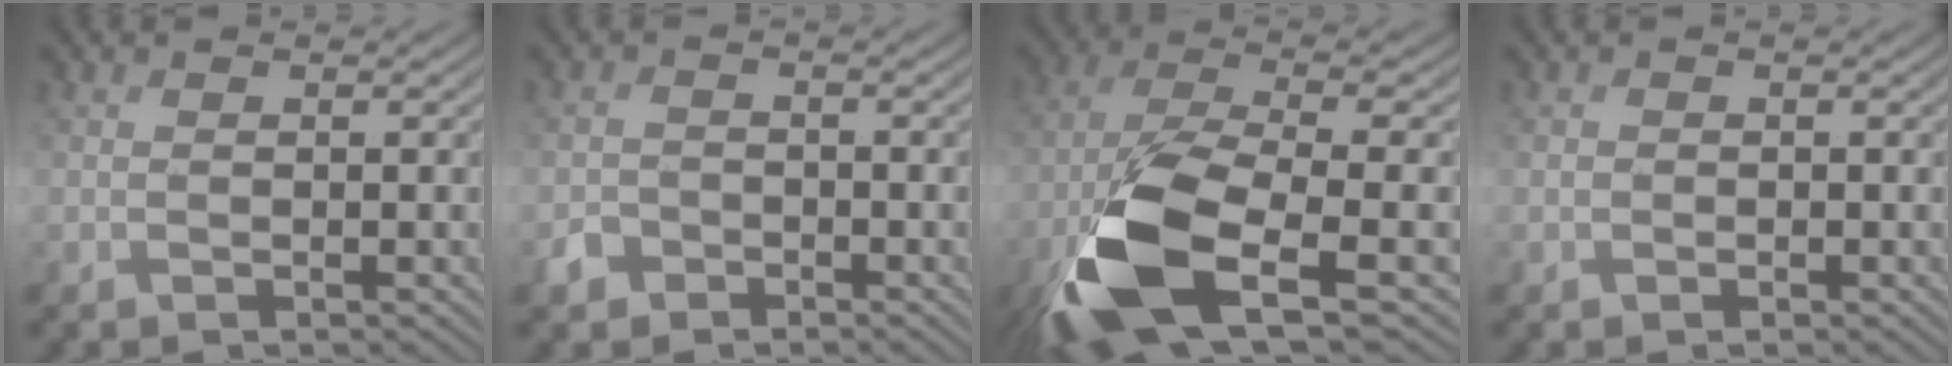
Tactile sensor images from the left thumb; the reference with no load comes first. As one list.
[{"total": 2.3, "force": [-1.6, 1.5, 0.4], "torque": [-0.008, -0.004, -0.038]}, {"total": 14.3, "force": [-5.5, 5.6, 12.0], "torque": [-0.260, -0.035, -0.102]}, {"total": 0.6, "force": [-0.2, 0.5, 0.1], "torque": [0.000, -0.005, -0.006]}]